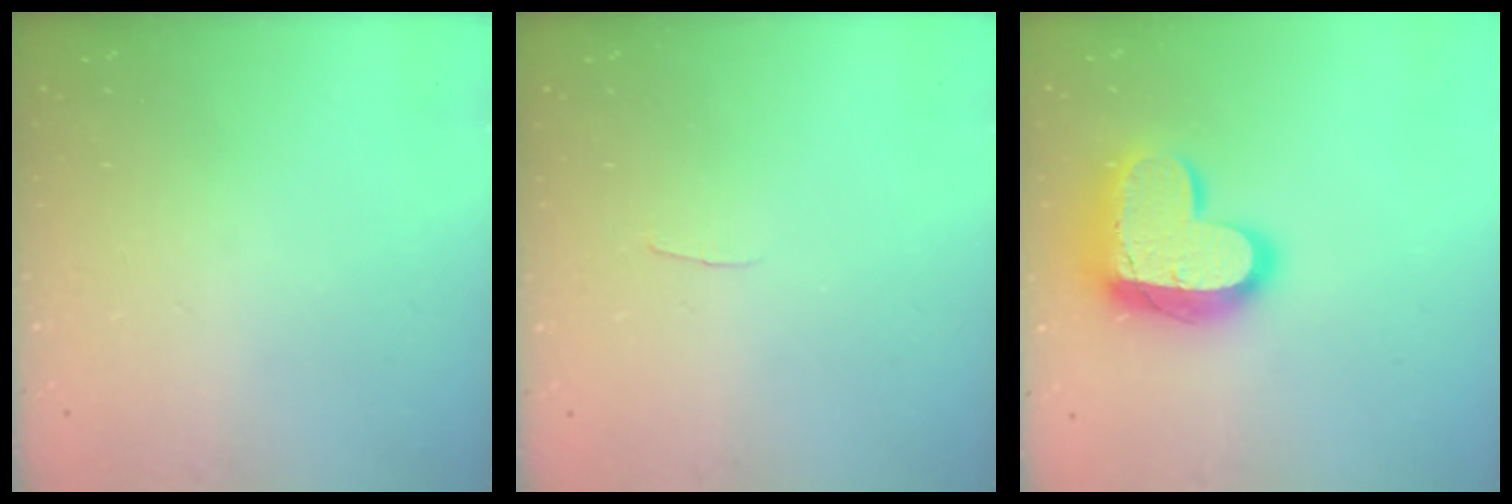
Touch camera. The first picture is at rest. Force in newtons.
{"total": 2.0, "press": 2.0, "slide": 0.2}
{"total": 17.8, "press": 17.8, "slide": 1.3}